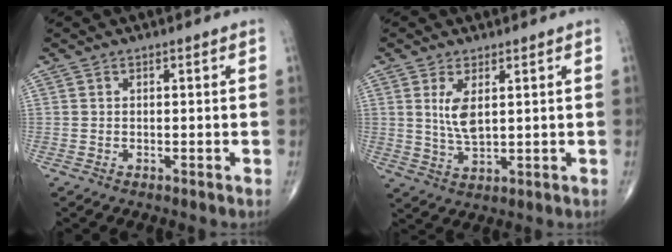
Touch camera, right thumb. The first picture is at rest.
{"total": 5.4, "force": [1.5, 2.2, 4.7], "torque": [-0.093, -0.014, 0.040]}